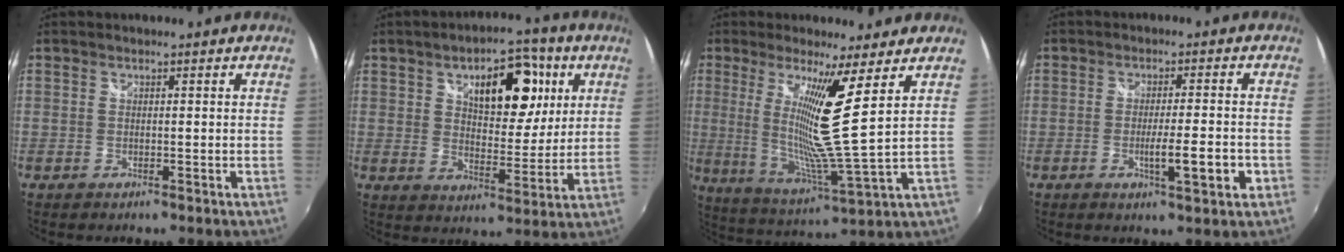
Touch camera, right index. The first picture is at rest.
{"total": 14.7, "force": [5.9, 7.8, 10.9], "torque": [-0.164, 0.019, 0.092]}
{"total": 12.4, "force": [5.0, -1.6, 11.2], "torque": [-0.193, -0.021, 0.096]}
{"total": 6.7, "force": [-2.3, 0.5, 6.3], "torque": [-0.102, -0.015, -0.033]}